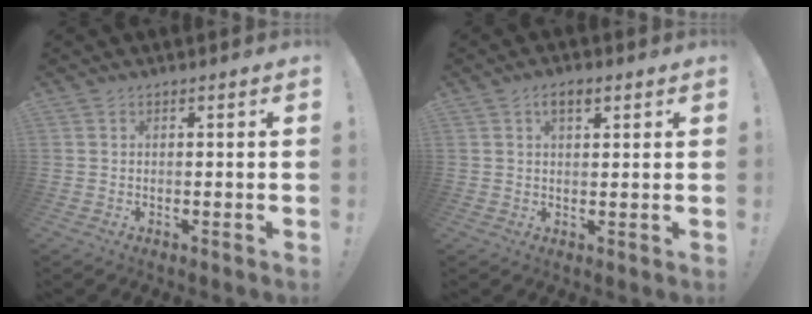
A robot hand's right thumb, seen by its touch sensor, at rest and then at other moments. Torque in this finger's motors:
{"motor_torque": [0.23, 0.23, 0.01, -0.01, 0.00]}